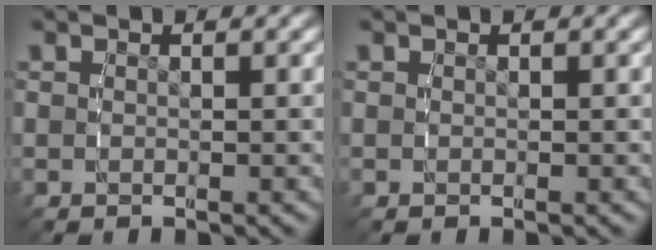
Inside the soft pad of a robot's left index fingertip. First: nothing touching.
{"total": 0.0}